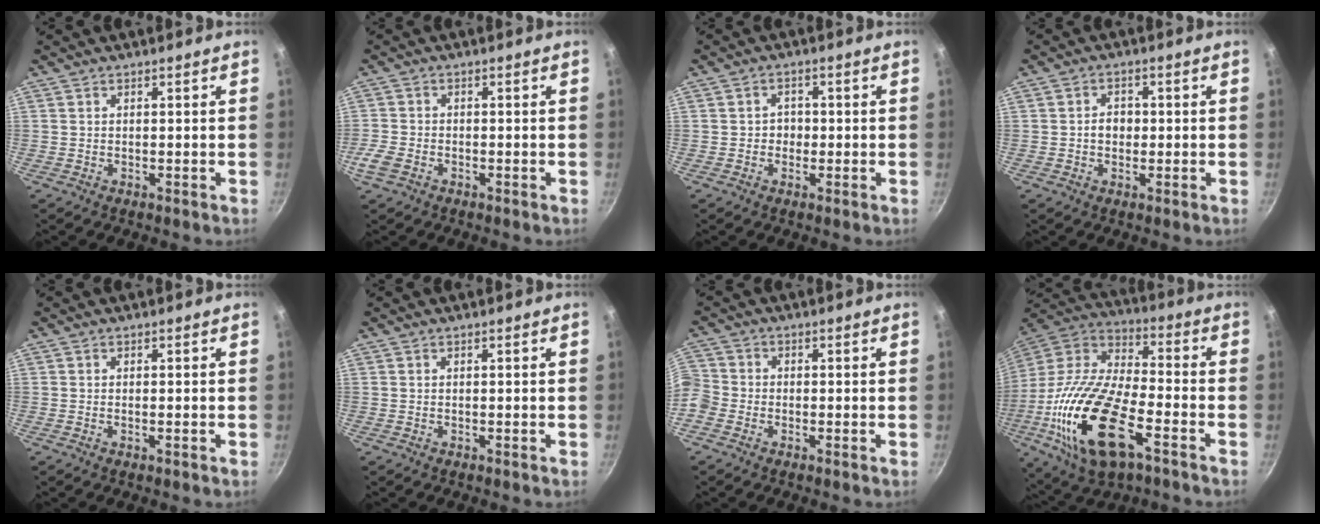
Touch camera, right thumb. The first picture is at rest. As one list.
[{"total": 3.9, "force": [-2.1, 2.5, 2.1], "torque": [-0.052, 0.010, -0.047]}, {"total": 2.7, "force": [-0.4, 2.5, 1.1], "torque": [0.004, 0.005, -0.009]}, {"total": 3.2, "force": [-0.2, 2.6, 1.8], "torque": [-0.008, 0.008, -0.005]}, {"total": 0.6, "force": [-0.3, 0.0, 0.6], "torque": [-0.012, 0.000, -0.007]}, {"total": 0.0}, {"total": 6.9, "force": [-2.4, 5.9, 2.8], "torque": [-0.069, 0.020, -0.066]}, {"total": 25.3, "force": [-9.1, 11.3, 20.7], "torque": [-0.402, 0.024, -0.182]}]